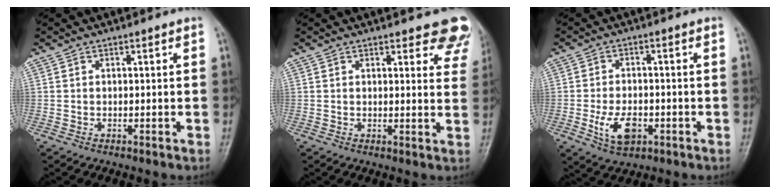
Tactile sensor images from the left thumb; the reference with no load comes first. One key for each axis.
{"total": 9.1, "fx": 7.4, "fy": 3.2, "fz": 4.2, "tx": -0.005, "ty": -0.033, "tz": 0.066}
{"total": 6.8, "fx": -2.2, "fy": 4.1, "fz": 5.0, "tx": -0.087, "ty": 0.005, "tz": -0.034}